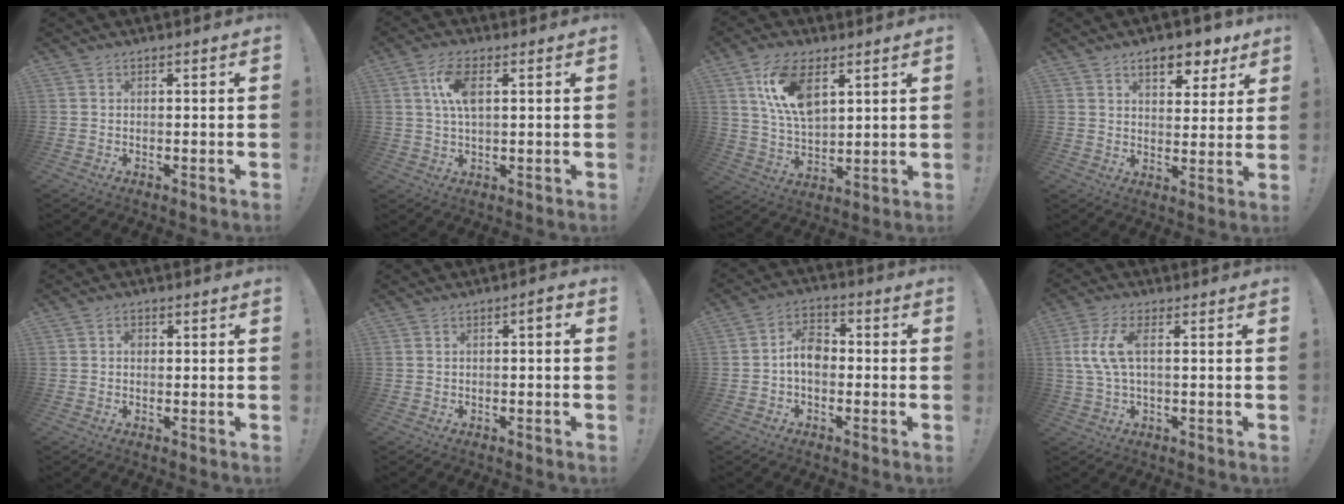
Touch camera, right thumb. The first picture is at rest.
{"total": 8.1, "force": [2.2, 3.5, 7.0], "torque": [-0.134, 0.001, 0.037]}
{"total": 13.4, "force": [6.3, 7.1, 9.4], "torque": [-0.186, -0.009, 0.116]}
{"total": 9.7, "force": [5.9, 4.8, 6.1], "torque": [-0.074, -0.029, 0.101]}
{"total": 1.6, "force": [0.0, 1.3, 0.9], "torque": [-0.016, 0.006, -0.002]}
{"total": 2.0, "force": [-1.0, 0.5, 1.6], "torque": [-0.027, 0.009, -0.020]}
{"total": 7.8, "force": [-1.2, 5.1, 5.7], "torque": [-0.111, 0.014, -0.020]}
{"total": 8.6, "force": [1.2, 3.2, 7.9], "torque": [-0.156, -0.002, 0.022]}